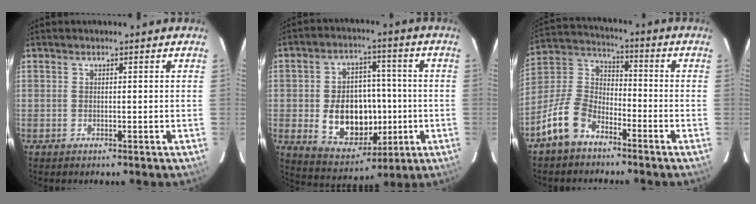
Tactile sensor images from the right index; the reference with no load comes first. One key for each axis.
{"total": 14.6, "fx": -2.2, "fy": 10.6, "fz": 9.8, "tx": -0.199, "ty": 0.010, "tz": -0.009}
{"total": 11.1, "fx": -7.2, "fy": 6.1, "fz": 5.8, "tx": -0.137, "ty": 0.027, "tz": -0.142}